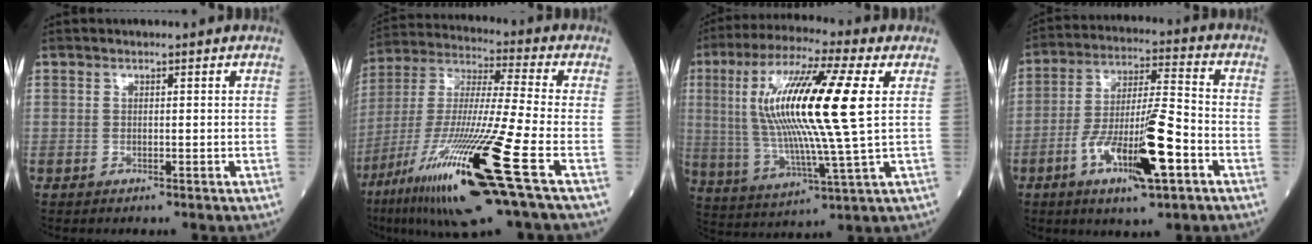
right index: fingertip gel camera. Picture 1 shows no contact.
{"total": 21.6, "force": [-10.1, -0.5, 19.1], "torque": [-0.384, -0.054, -0.189]}
{"total": 19.4, "force": [3.8, 0.7, 19.0], "torque": [-0.380, 0.008, 0.055]}
{"total": 13.9, "force": [-5.4, 1.9, 12.6], "torque": [-0.233, -0.006, -0.091]}